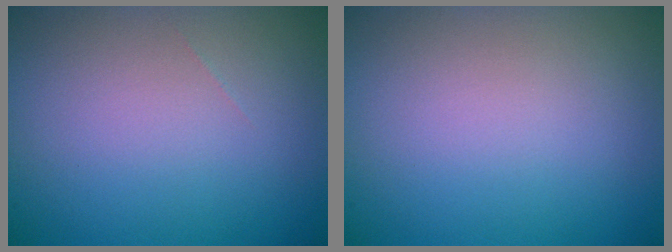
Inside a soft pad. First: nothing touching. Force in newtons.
{"total": 0.0}